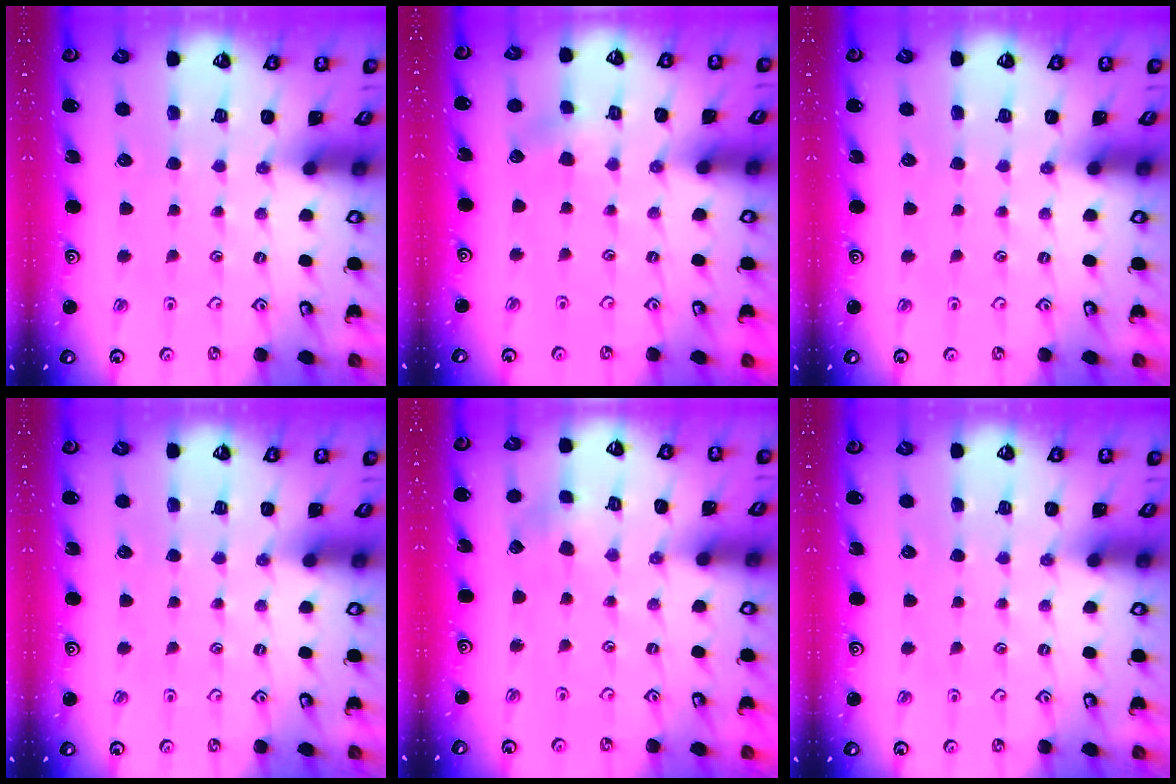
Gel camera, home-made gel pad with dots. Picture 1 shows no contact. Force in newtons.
{"total": 2.9, "press": 2.8, "slide": 0.2}
{"total": 0.0}
{"total": 0.0}
{"total": 2.5, "press": 2.5, "slide": 0.3}
{"total": 0.0}